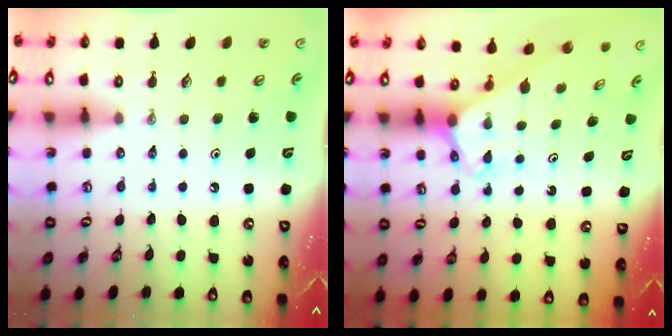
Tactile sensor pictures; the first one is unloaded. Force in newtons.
{"total": 2.7, "press": 2.6, "slide": 0.2}